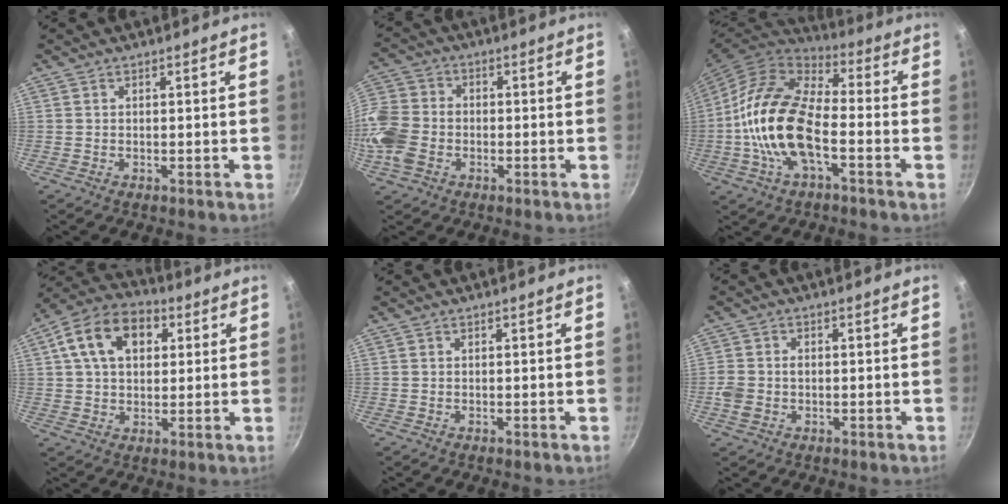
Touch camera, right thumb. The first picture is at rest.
{"total": 13.5, "force": [-3.4, 10.6, 7.7], "torque": [-0.170, 0.030, -0.082]}
{"total": 18.5, "force": [-3.9, 9.2, 15.6], "torque": [-0.282, 0.035, -0.087]}
{"total": 13.9, "force": [4.3, 9.5, 9.2], "torque": [-0.140, 0.016, 0.057]}
{"total": 0.0}
{"total": 4.2, "force": [-0.7, 3.3, 2.6], "torque": [-0.051, 0.006, -0.015]}